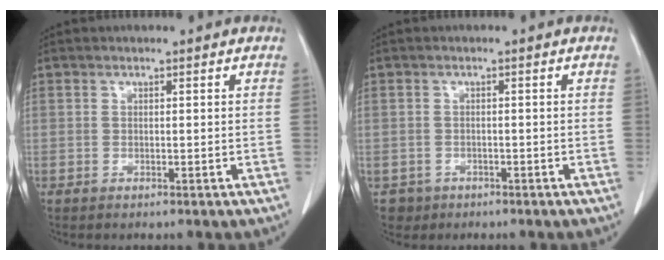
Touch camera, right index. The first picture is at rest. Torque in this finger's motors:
{"motor_torque": [-0.17, -0.03, -0.53, -0.11]}